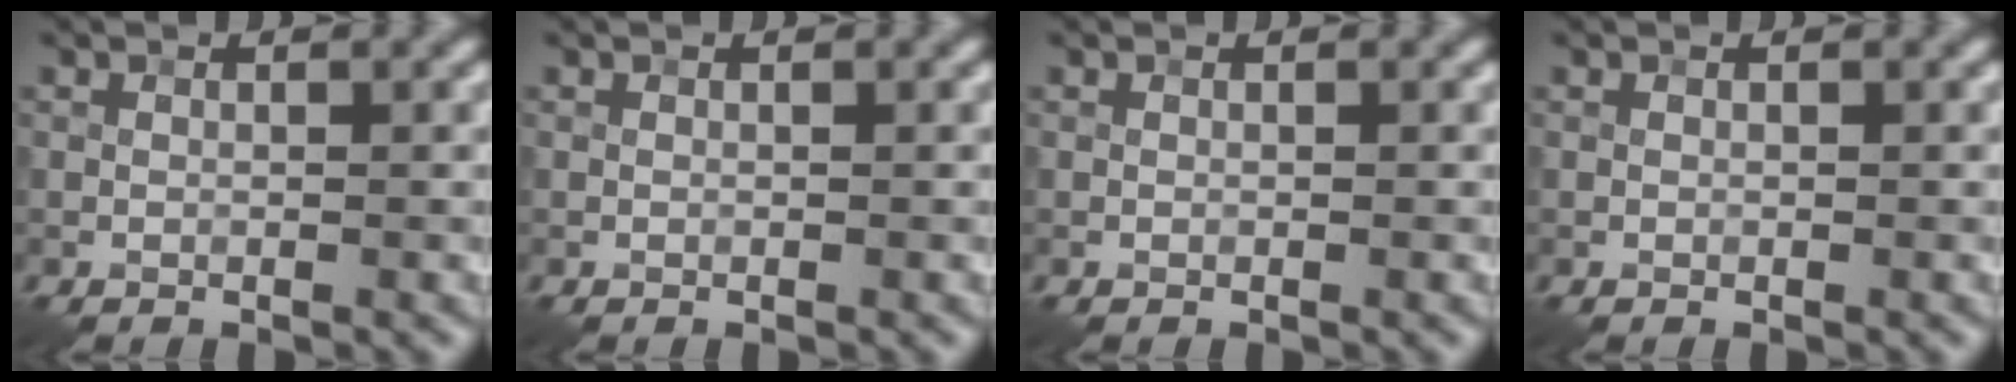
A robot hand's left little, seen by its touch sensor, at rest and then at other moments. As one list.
[{"total": 0.0}, {"total": 0.0}, {"total": 0.0}]